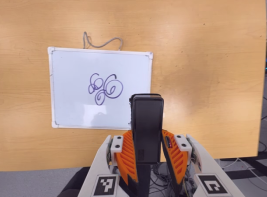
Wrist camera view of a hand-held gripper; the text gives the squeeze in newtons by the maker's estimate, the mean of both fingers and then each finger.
{"total": 4.2, "left": 2.8, "right": 5.6}